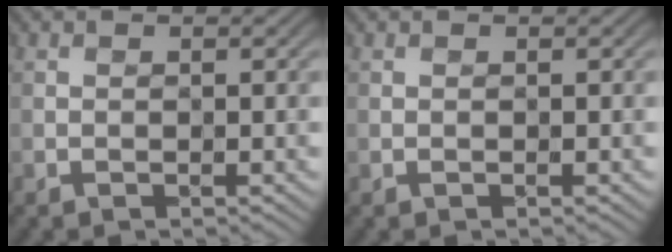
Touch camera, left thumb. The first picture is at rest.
{"total": 0.0}